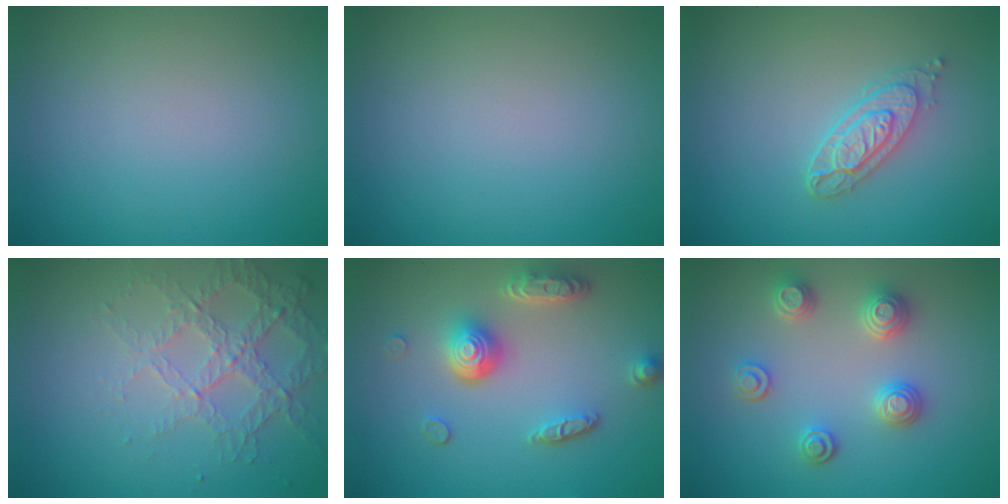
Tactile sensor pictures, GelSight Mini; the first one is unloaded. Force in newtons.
{"total": 0.0}
{"total": 3.2, "press": 2.6, "slide": 1.9}
{"total": 4.2, "press": 3.0, "slide": 2.9}
{"total": 4.9, "press": 3.7, "slide": 3.2}
{"total": 3.4, "press": 3.2, "slide": 1.2}